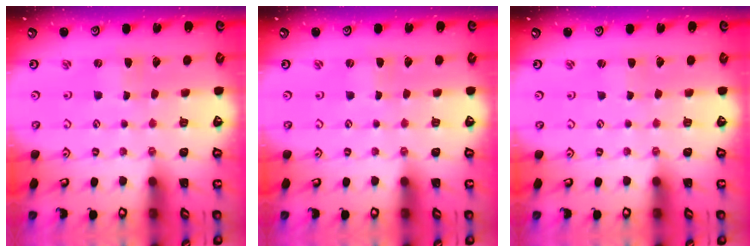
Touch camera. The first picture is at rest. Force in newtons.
{"total": 0.0}
{"total": 0.8, "press": 0.8, "slide": 0.1}